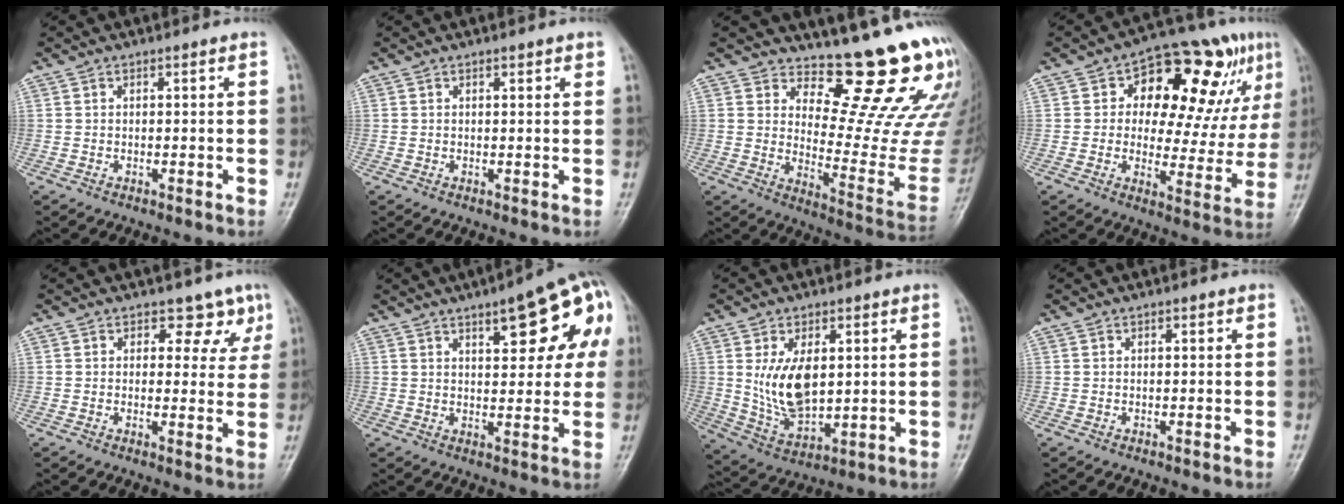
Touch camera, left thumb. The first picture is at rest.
{"total": 1.7, "force": [1.1, 0.5, 1.2], "torque": [-0.014, -0.003, 0.012]}
{"total": 19.3, "force": [15.9, 4.8, 9.8], "torque": [-0.080, -0.165, 0.203]}
{"total": 20.7, "force": [8.1, 10.4, 15.9], "torque": [-0.162, -0.001, 0.113]}
{"total": 5.0, "force": [3.2, 3.5, 1.6], "torque": [0.020, -0.016, 0.031]}
{"total": 16.1, "force": [5.8, 5.7, 13.9], "torque": [-0.143, 0.005, 0.064]}
{"total": 11.3, "force": [1.9, 6.5, 9.1], "torque": [-0.148, -0.017, 0.051]}
{"total": 0.0}